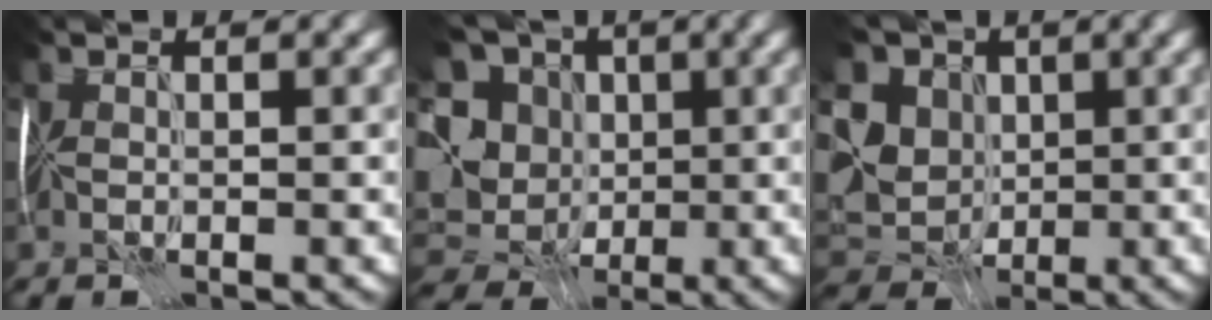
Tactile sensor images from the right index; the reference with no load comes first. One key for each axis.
{"total": 11.9, "fx": -0.7, "fy": 10.0, "fz": 6.3, "tx": -0.135, "ty": -0.008, "tz": -0.016}
{"total": 11.5, "fx": 1.7, "fy": 9.7, "fz": 5.9, "tx": -0.127, "ty": 0.018, "tz": 0.011}